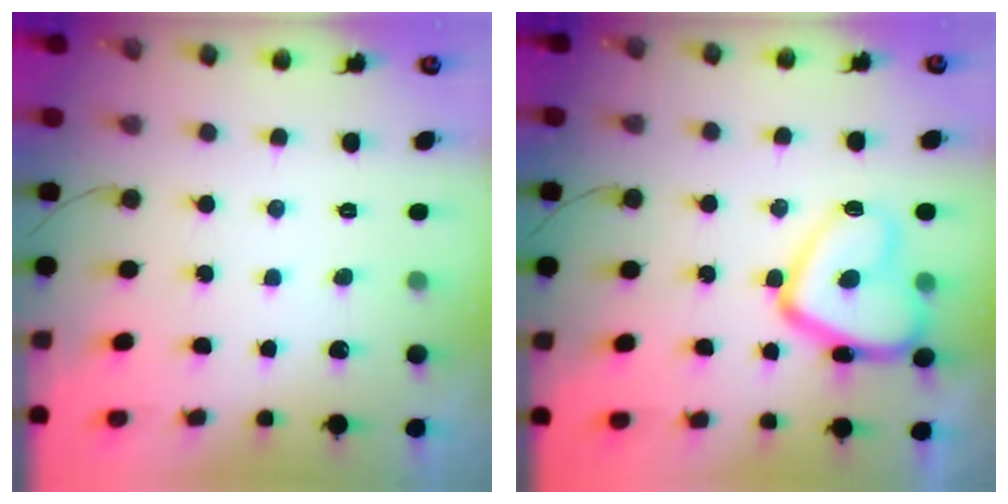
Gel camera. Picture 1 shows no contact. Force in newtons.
{"total": 13.2, "press": 13.2, "slide": 1.2}